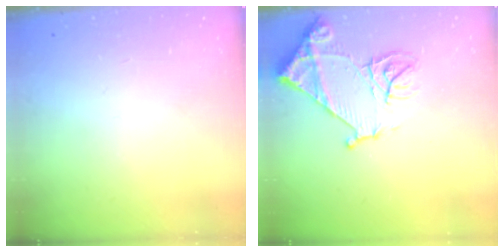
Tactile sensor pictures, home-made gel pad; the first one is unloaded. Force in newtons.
{"total": 13.0, "press": 13.0, "slide": 1.3}